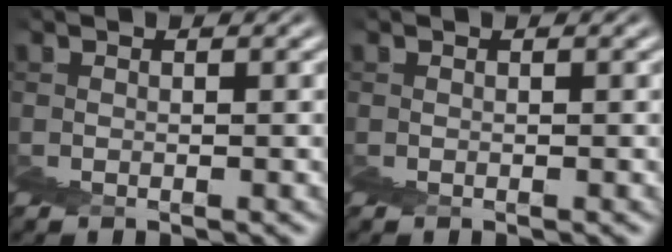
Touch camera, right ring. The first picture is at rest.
{"total": 0.0}